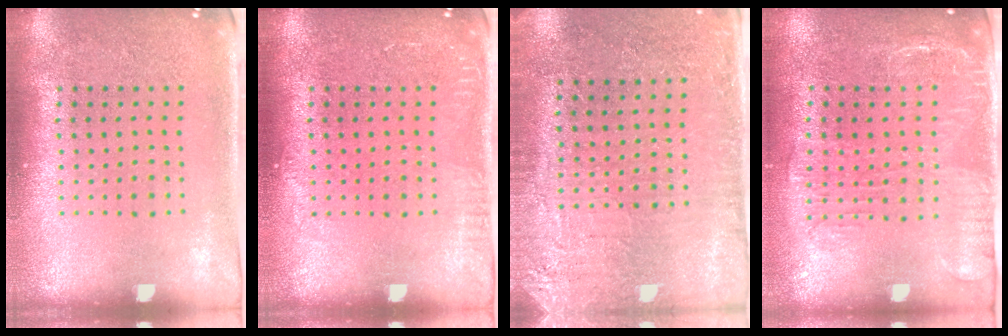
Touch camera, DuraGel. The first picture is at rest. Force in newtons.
{"total": 1.0, "press": 0.9, "slide": 0.1}
{"total": 2.8, "press": 2.7, "slide": 0.7}
{"total": 1.9, "press": 1.6, "slide": 1.1}